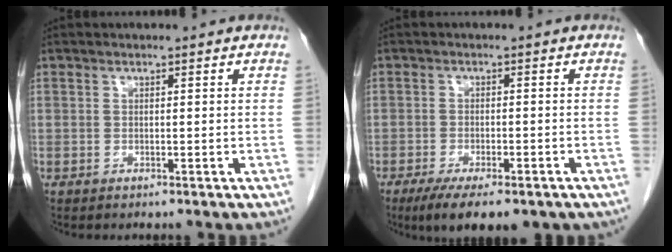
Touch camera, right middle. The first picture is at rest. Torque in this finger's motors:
{"motor_torque": [1.05, -0.62, 0.18, 0.04]}